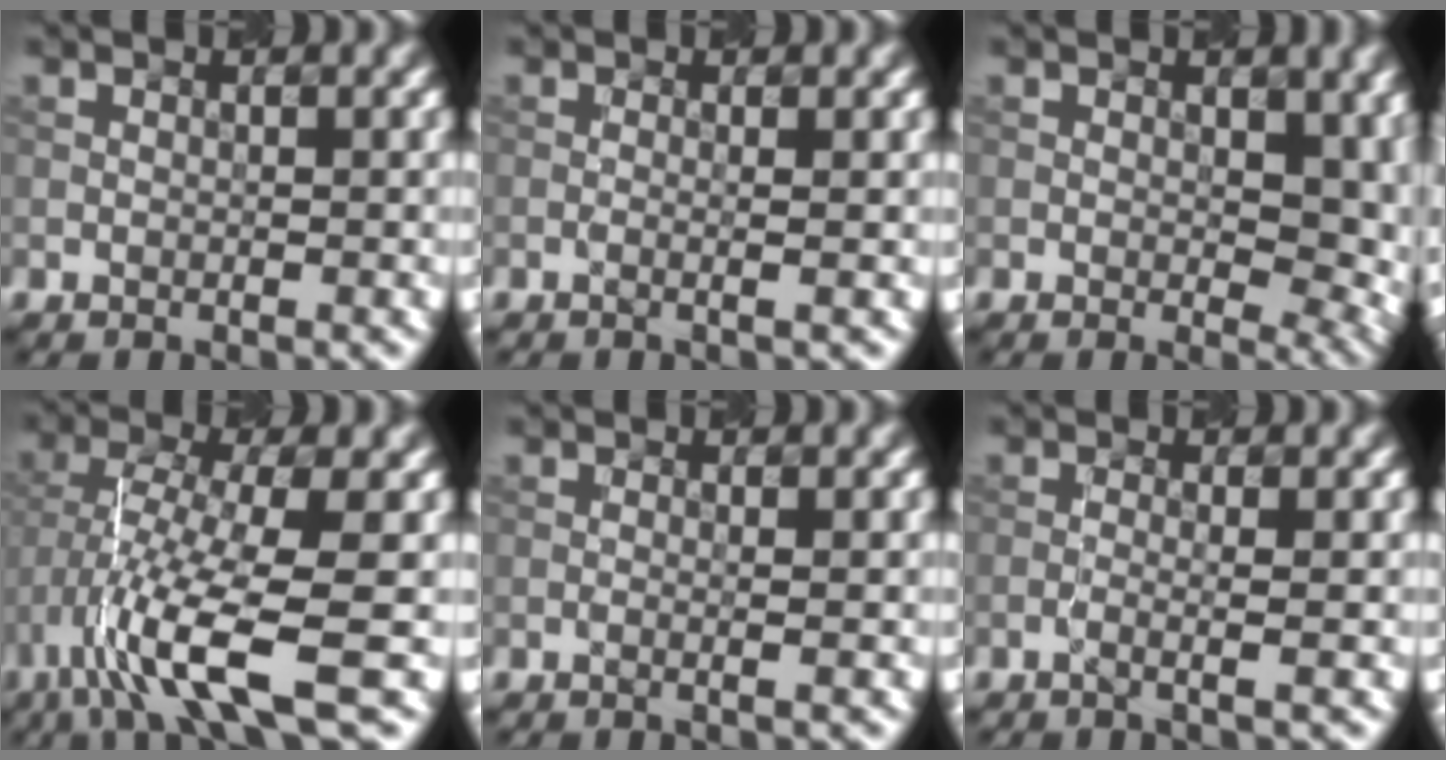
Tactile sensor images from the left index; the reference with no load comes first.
{"total": 1.5, "force": [0.0, 0.6, 1.4], "torque": [-0.014, -0.002, -0.015]}
{"total": 6.7, "force": [0.7, 3.8, 5.5], "torque": [-0.060, -0.006, 0.011]}
{"total": 8.6, "force": [-3.4, 1.8, 7.7], "torque": [-0.157, -0.006, -0.066]}
{"total": 1.2, "force": [0.0, 0.4, 1.1], "torque": [-0.015, -0.003, -0.011]}
{"total": 1.9, "force": [-0.4, 0.6, 1.8], "torque": [-0.025, 0.001, -0.015]}